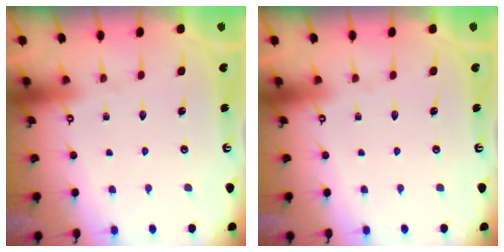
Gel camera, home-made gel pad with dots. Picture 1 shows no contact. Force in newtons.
{"total": 0.0}